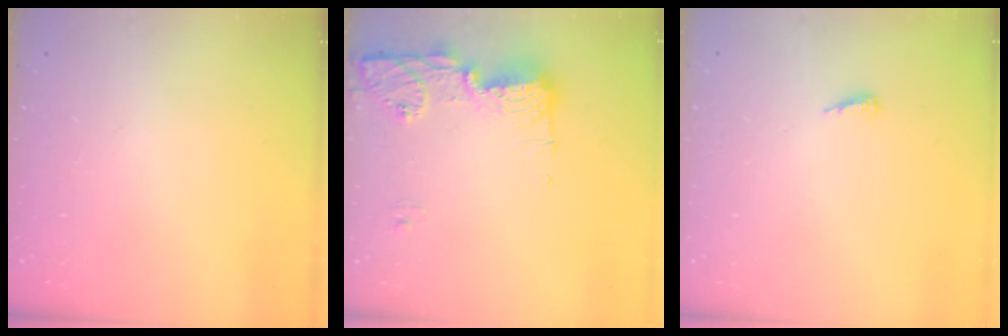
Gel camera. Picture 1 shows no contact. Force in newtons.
{"total": 16.1, "press": 15.2, "slide": 5.3}
{"total": 6.0, "press": 6.0, "slide": 0.6}